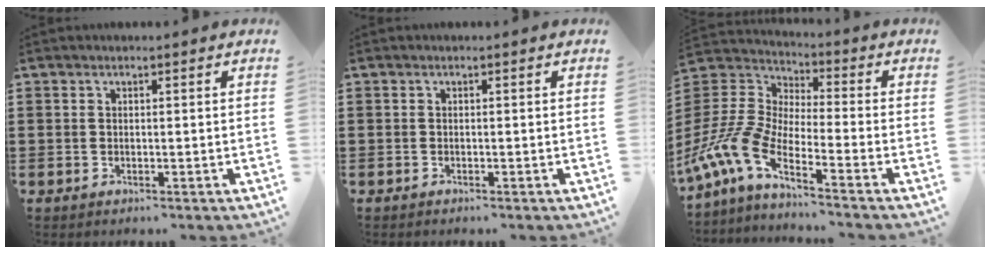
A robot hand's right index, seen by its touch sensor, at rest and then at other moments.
{"total": 0.0}
{"total": 7.5, "force": [-5.4, 2.6, 4.6], "torque": [-0.152, -0.020, -0.122]}